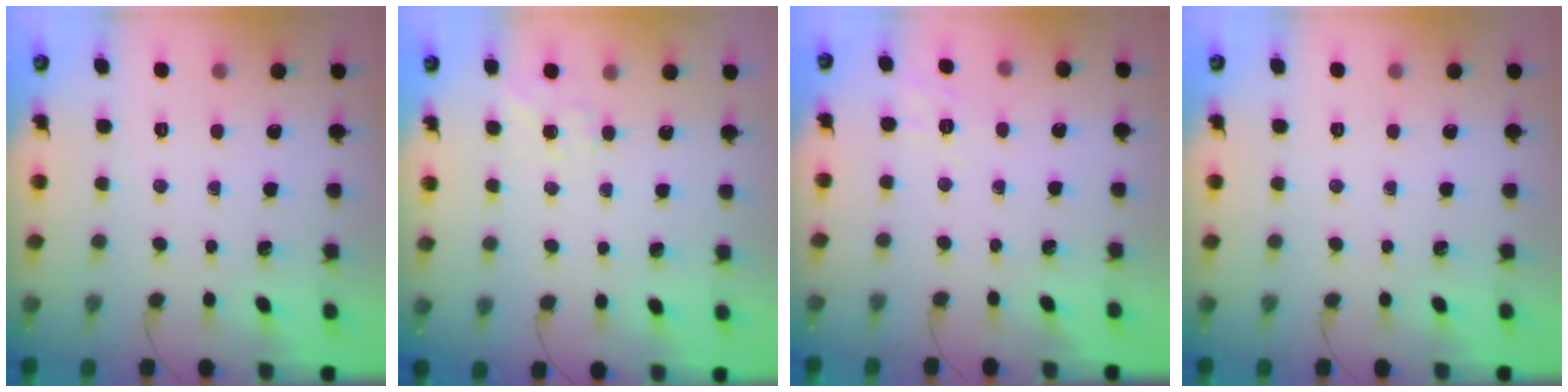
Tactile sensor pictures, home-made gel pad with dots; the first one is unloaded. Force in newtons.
{"total": 2.9, "press": 2.5, "slide": 1.5}
{"total": 1.9, "press": 0.2, "slide": 1.9}
{"total": 0.0}